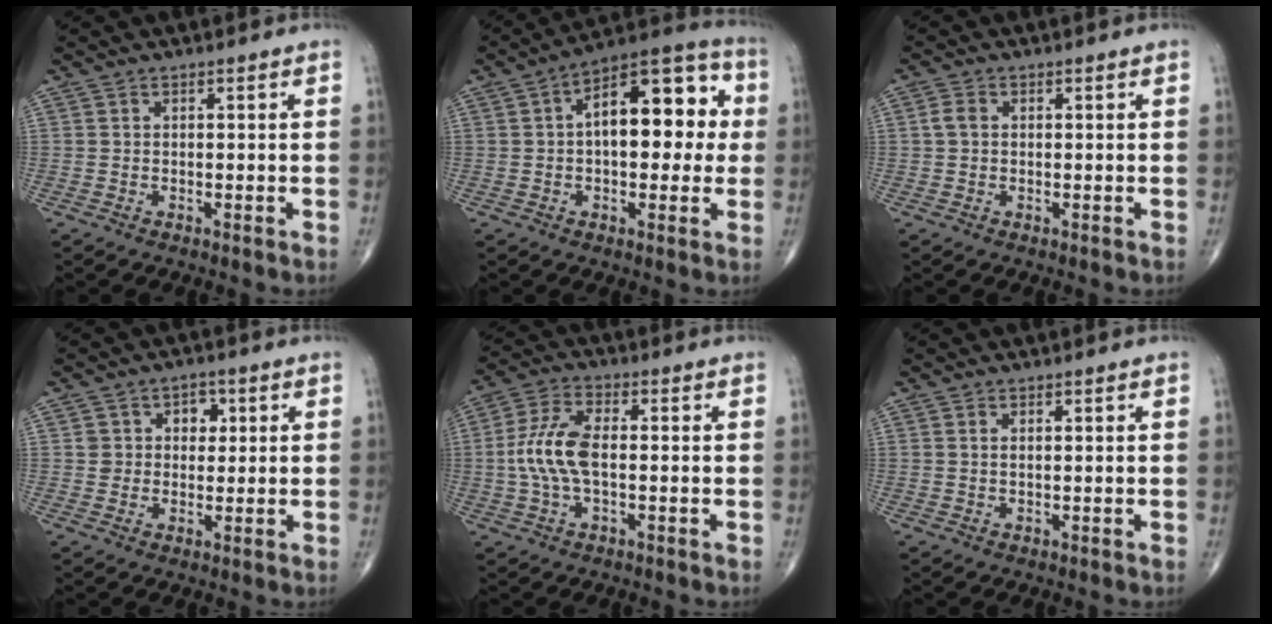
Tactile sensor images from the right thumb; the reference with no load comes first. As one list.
[{"total": 17.8, "force": [2.2, 8.9, 15.2], "torque": [-0.189, 0.037, 0.023]}, {"total": 2.2, "force": [0.3, 1.7, 1.4], "torque": [-0.030, 0.006, 0.004]}, {"total": 4.7, "force": [1.3, 4.0, 2.1], "torque": [0.005, 0.002, 0.014]}, {"total": 9.3, "force": [-0.5, 4.3, 8.3], "torque": [-0.190, 0.021, -0.012]}, {"total": 0.7, "force": [0.2, 0.2, 0.6], "torque": [-0.017, 0.002, 0.006]}]